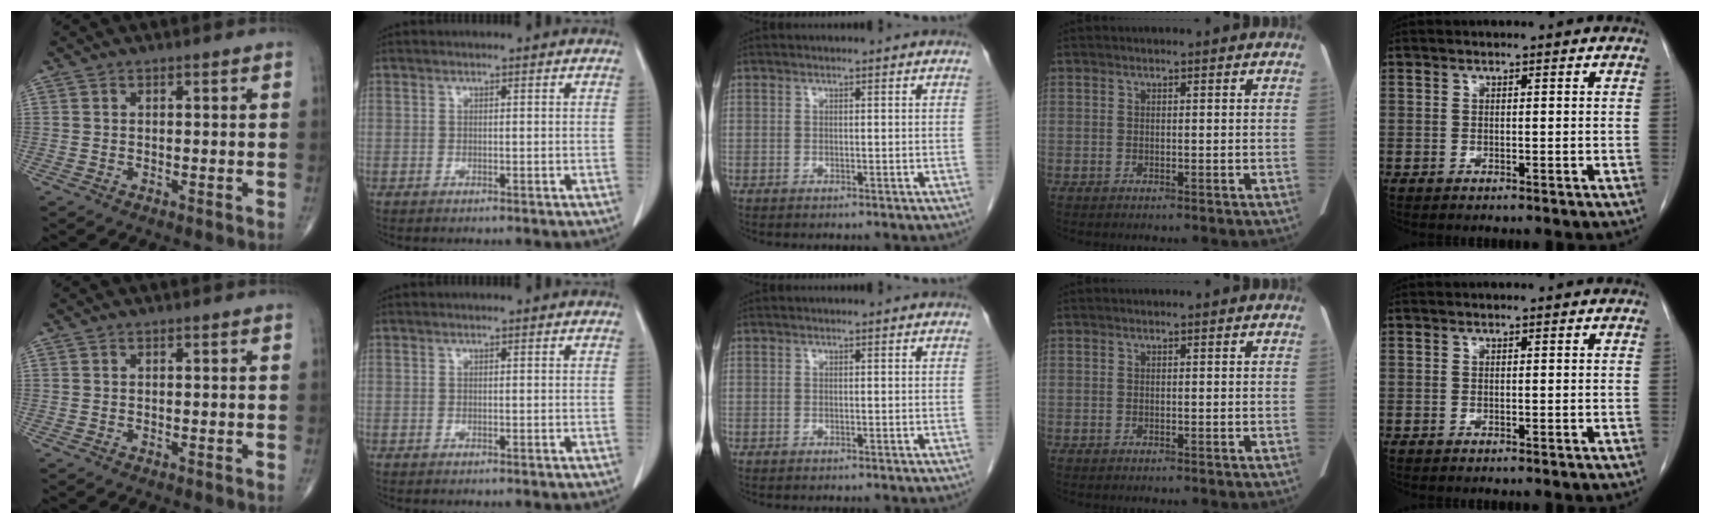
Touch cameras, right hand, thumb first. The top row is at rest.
{}